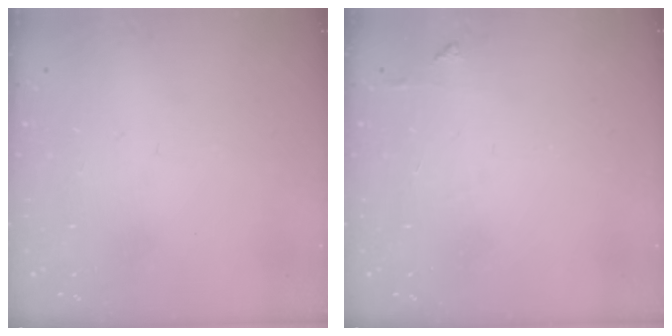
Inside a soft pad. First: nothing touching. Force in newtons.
{"total": 3.5, "press": 3.4, "slide": 0.5}